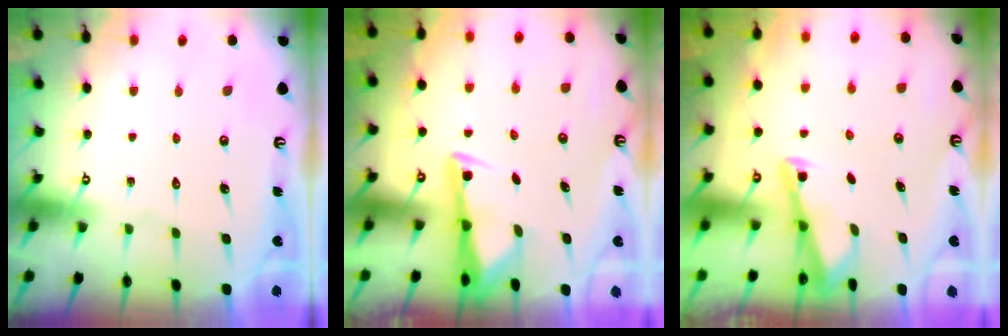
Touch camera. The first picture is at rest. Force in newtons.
{"total": 3.1, "press": 3.1, "slide": 0.4}
{"total": 3.0, "press": 2.9, "slide": 0.3}